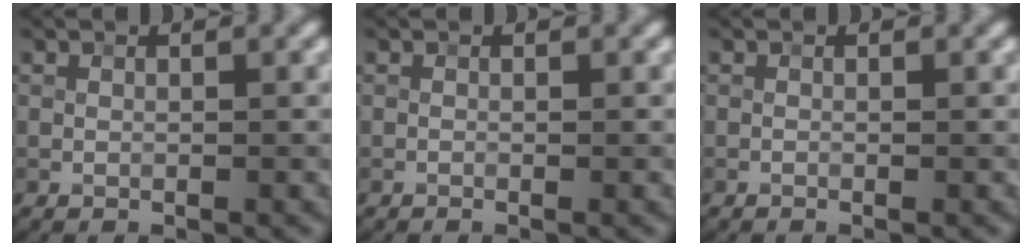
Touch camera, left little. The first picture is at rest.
{"total": 0.0}
{"total": 0.0}